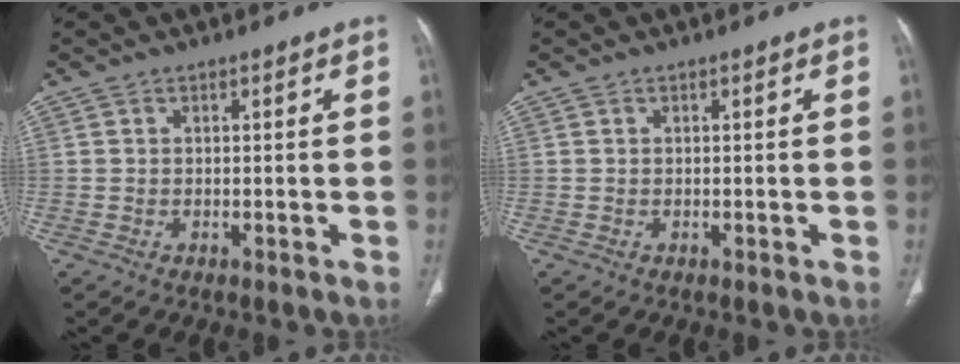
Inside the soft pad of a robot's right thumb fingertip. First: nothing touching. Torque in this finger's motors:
{"motor_torque": [-0.27, 0.27, -0.30, 0.30, 0.01]}